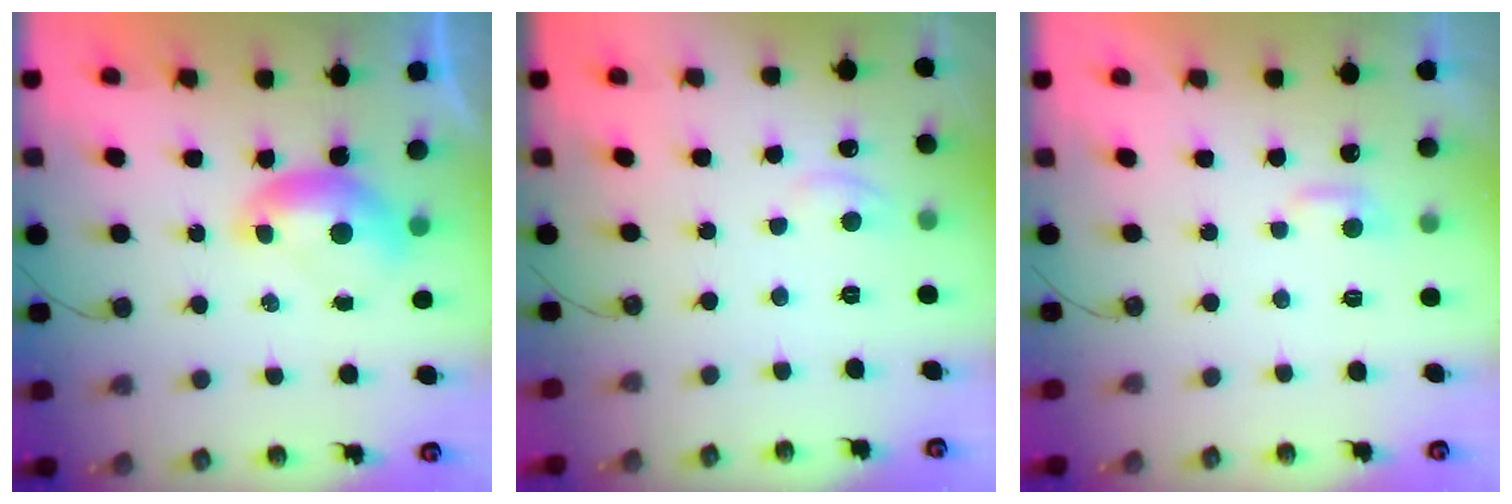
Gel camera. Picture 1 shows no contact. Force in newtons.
{"total": 1.1, "press": 0.8, "slide": 0.7}
{"total": 1.9, "press": 1.9, "slide": 0.5}